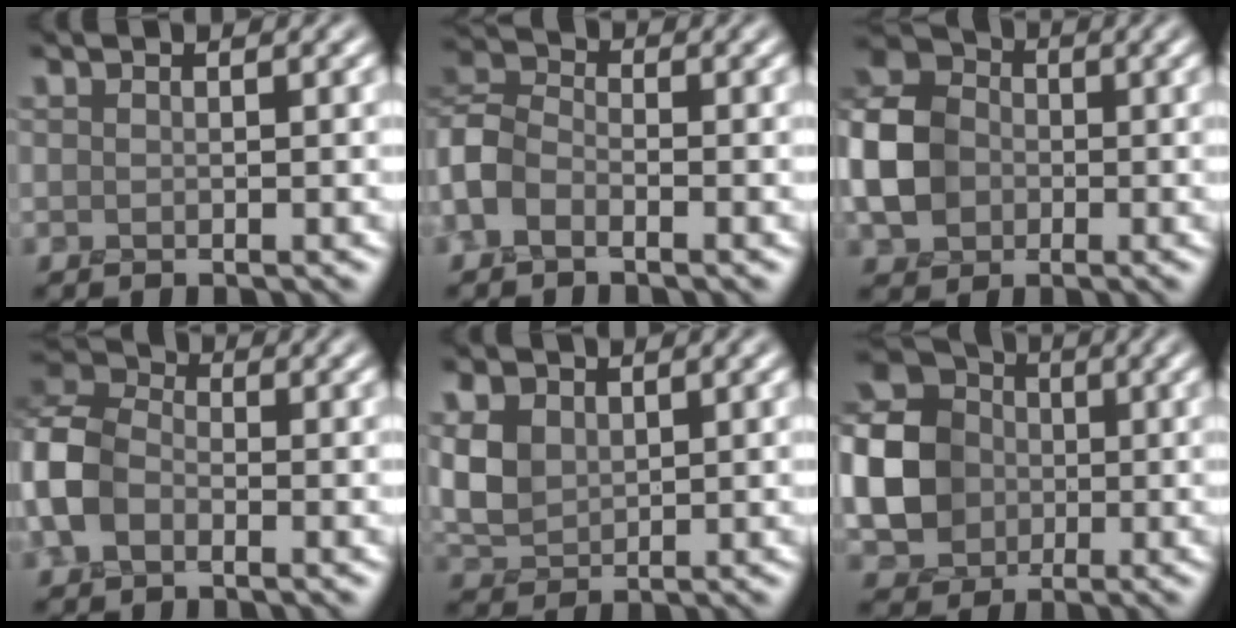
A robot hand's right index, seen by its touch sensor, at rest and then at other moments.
{"total": 3.7, "force": [-2.0, 2.1, 2.2], "torque": [-0.051, 0.012, -0.055]}
{"total": 6.4, "force": [-1.3, 5.3, 3.5], "torque": [-0.085, 0.005, -0.037]}
{"total": 6.4, "force": [-2.1, 4.5, 4.1], "torque": [-0.111, 0.008, -0.058]}
{"total": 3.8, "force": [1.1, 2.8, 2.3], "torque": [-0.065, 0.004, 0.022]}
{"total": 15.0, "force": [0.4, 13.8, 5.7], "torque": [-0.175, 0.012, -0.036]}